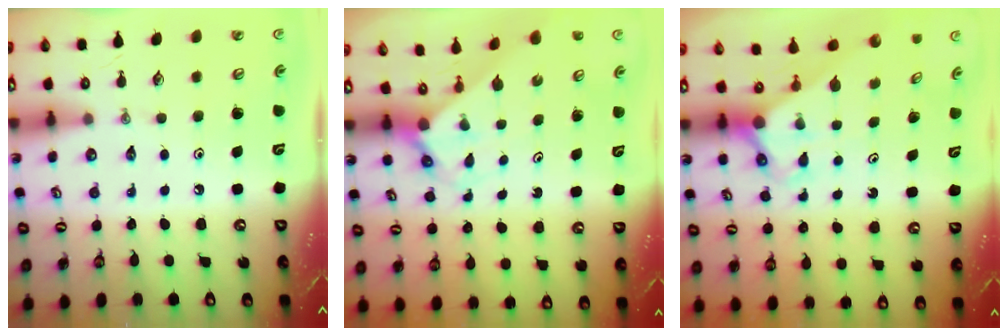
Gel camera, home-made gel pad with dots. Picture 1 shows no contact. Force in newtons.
{"total": 1.9, "press": 1.9, "slide": 0.2}
{"total": 2.9, "press": 2.9, "slide": 0.0}